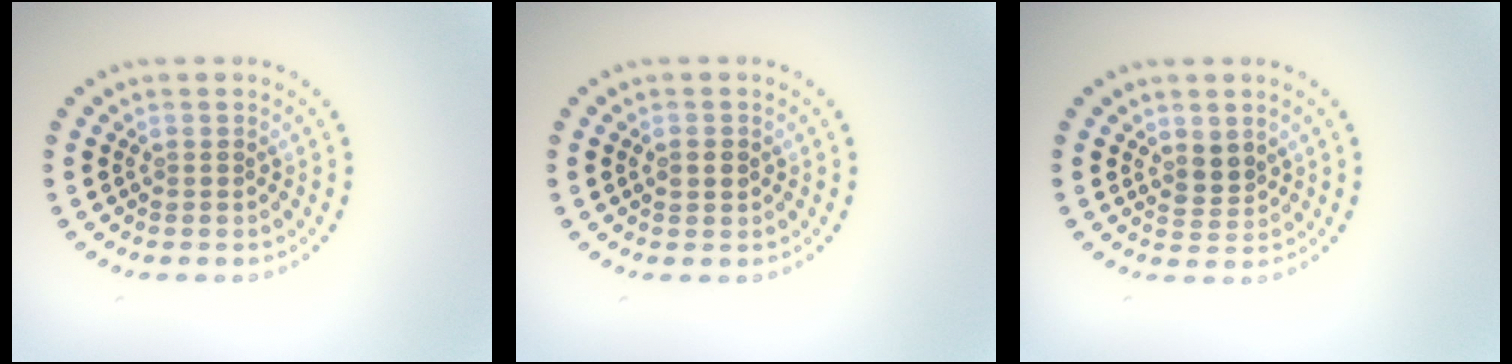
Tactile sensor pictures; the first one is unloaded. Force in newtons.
{"total": 1.7, "press": 1.7, "slide": 0.1}
{"total": 1.9, "press": 1.5, "slide": 1.1}